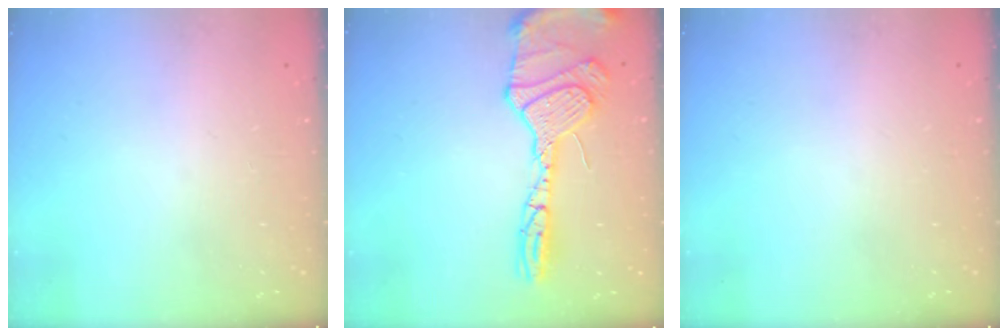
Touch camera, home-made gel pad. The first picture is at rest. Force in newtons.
{"total": 20.2, "press": 19.4, "slide": 5.7}
{"total": 0.0}